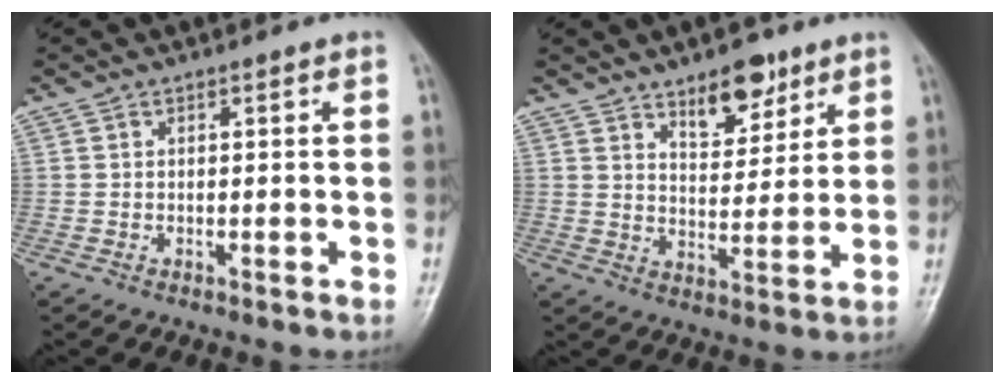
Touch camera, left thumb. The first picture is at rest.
{"total": 8.7, "force": [5.8, 4.1, 5.1], "torque": [-0.049, -0.038, 0.091]}